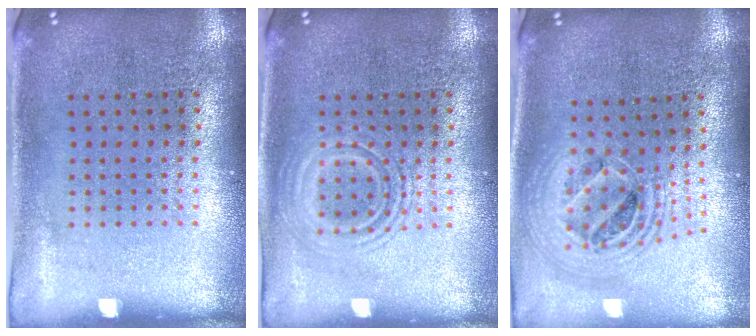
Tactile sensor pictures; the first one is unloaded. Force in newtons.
{"total": 2.6, "press": 2.6, "slide": 0.4}
{"total": 2.2, "press": 1.7, "slide": 1.4}